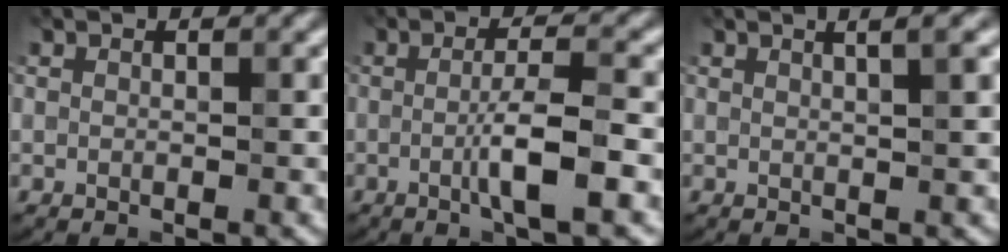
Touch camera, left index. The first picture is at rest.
{"total": 4.4, "force": [-1.1, 0.2, 4.3], "torque": [-0.076, 0.010, -0.026]}
{"total": 2.7, "force": [1.3, 0.5, 2.3], "torque": [-0.024, 0.013, 0.010]}